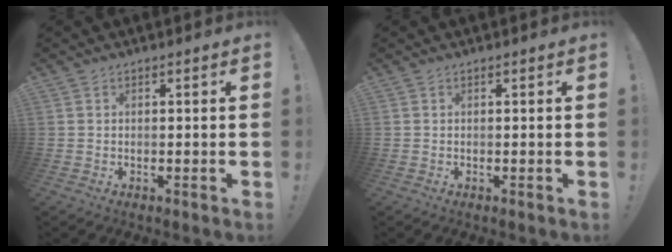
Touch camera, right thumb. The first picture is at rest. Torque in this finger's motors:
{"motor_torque": [0.00, 0.00, -0.01, 0.01, 0.00]}